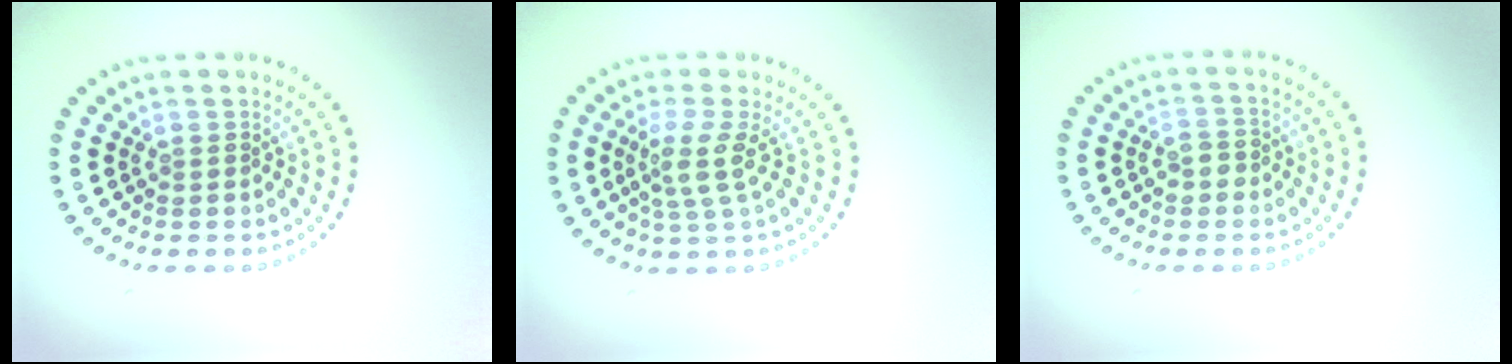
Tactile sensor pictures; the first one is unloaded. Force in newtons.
{"total": 2.8, "press": 2.1, "slide": 1.8}
{"total": 1.6, "press": 1.6, "slide": 0.4}